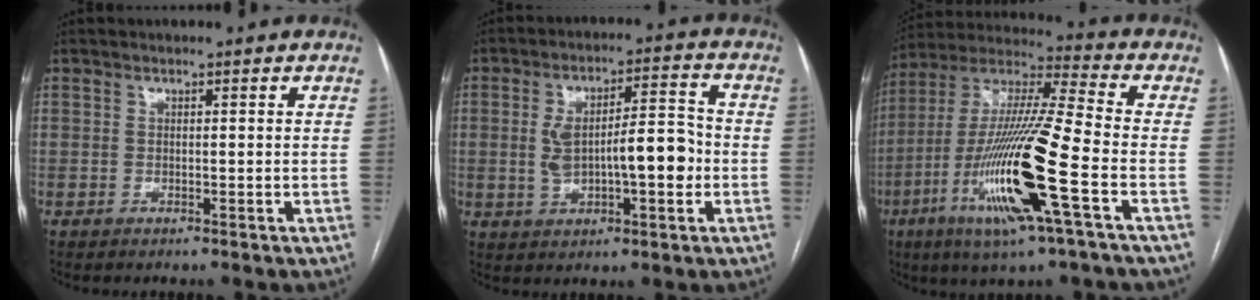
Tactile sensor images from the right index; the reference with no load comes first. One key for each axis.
{"total": 11.1, "fx": -1.0, "fy": 3.6, "fz": 10.4, "tx": -0.182, "ty": 0.025, "tz": -0.008}
{"total": 20.4, "fx": -6.8, "fy": 0.6, "fz": 19.2, "tx": -0.404, "ty": -0.026, "tz": -0.133}